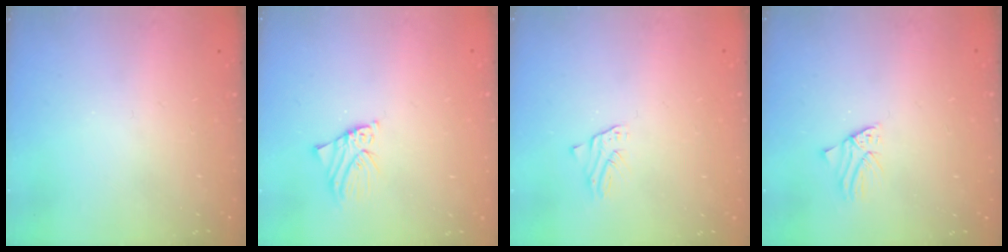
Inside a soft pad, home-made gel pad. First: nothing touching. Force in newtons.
{"total": 2.4, "press": 2.4, "slide": 0.3}
{"total": 1.4, "press": 1.4, "slide": 0.0}
{"total": 1.4, "press": 1.4, "slide": 0.1}